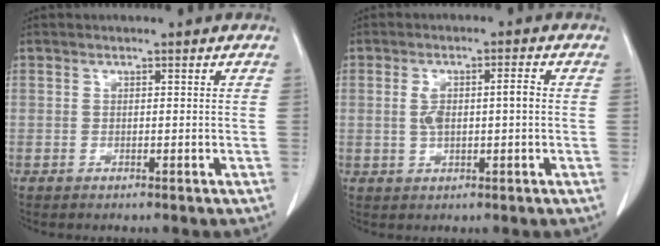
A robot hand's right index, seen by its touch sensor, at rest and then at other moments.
{"total": 4.9, "force": [0.2, 1.5, 4.7], "torque": [-0.097, 0.016, 0.007]}